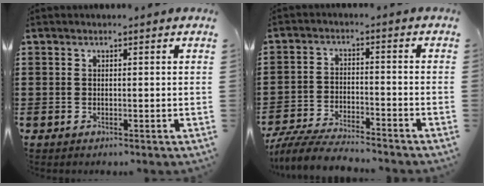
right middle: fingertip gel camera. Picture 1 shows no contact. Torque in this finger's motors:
{"motor_torque": [0.79, -0.31, 0.43, 0.14]}